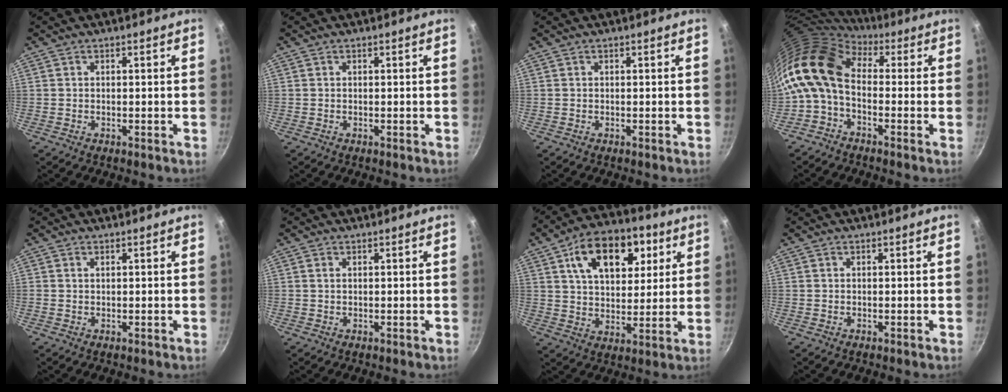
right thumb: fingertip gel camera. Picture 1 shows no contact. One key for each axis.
{"total": 0.0}
{"total": 0.0}
{"total": 12.4, "fx": 0.5, "fy": 8.0, "fz": 9.4, "tx": -0.173, "ty": 0.024, "tz": -0.013}
{"total": 0.9, "fx": 0.4, "fy": 0.7, "fz": 0.5, "tx": -0.006, "ty": 0.002, "tz": 0.006}
{"total": 0.8, "fx": 0.3, "fy": 0.5, "fz": 0.5, "tx": -0.009, "ty": 0.002, "tz": 0.005}
{"total": 17.7, "fx": 7.2, "fy": 10.8, "fz": 12.0, "tx": -0.146, "ty": -0.011, "tz": 0.109}
{"total": 0.0}